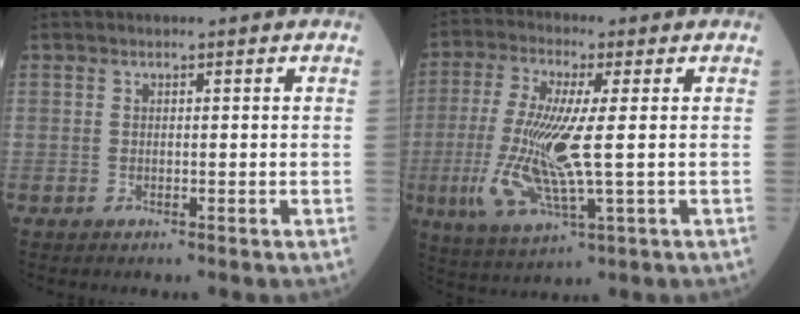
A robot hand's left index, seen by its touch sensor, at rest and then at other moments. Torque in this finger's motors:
{"motor_torque": [2.00, 0.14, 0.54, 0.21]}